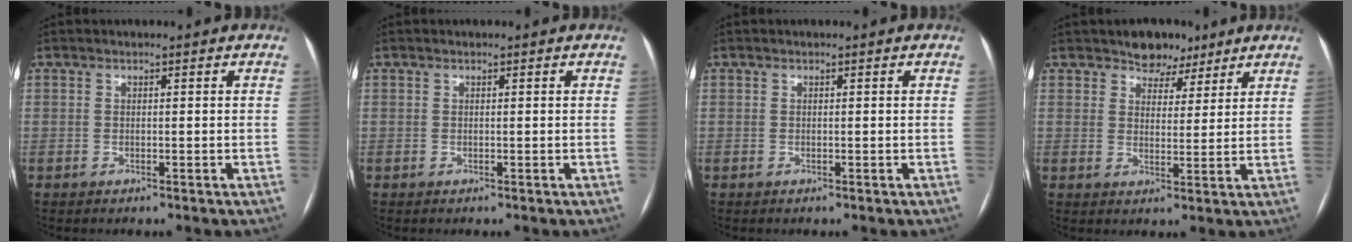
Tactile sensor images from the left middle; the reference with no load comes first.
{"total": 0.0}
{"total": 0.0}
{"total": 5.5, "force": [4.2, 3.3, 1.5], "torque": [-0.013, 0.004, 0.065]}